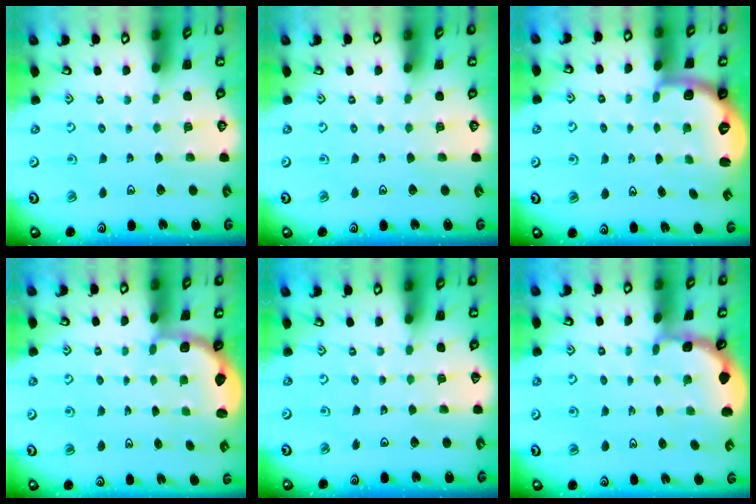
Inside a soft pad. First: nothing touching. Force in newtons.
{"total": 0.0}
{"total": 2.5, "press": 2.0, "slide": 1.5}
{"total": 2.8, "press": 2.1, "slide": 1.9}
{"total": 2.7, "press": 2.7, "slide": 0.3}
{"total": 1.9, "press": 1.9, "slide": 0.3}